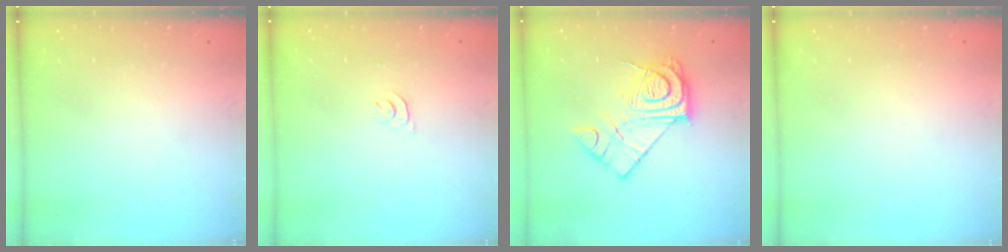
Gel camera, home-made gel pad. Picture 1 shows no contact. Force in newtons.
{"total": 3.3, "press": 3.2, "slide": 0.5}
{"total": 14.3, "press": 14.3, "slide": 0.7}
{"total": 0.0}